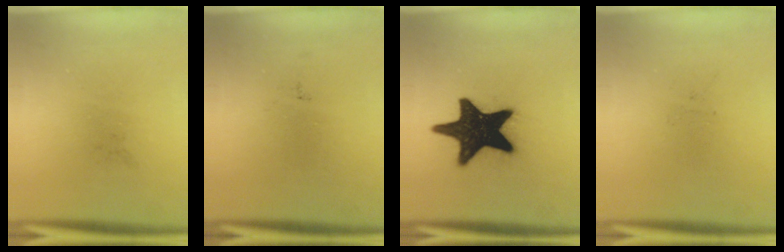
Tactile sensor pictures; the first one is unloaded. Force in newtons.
{"total": 0.0}
{"total": 19.7}
{"total": 0.0}